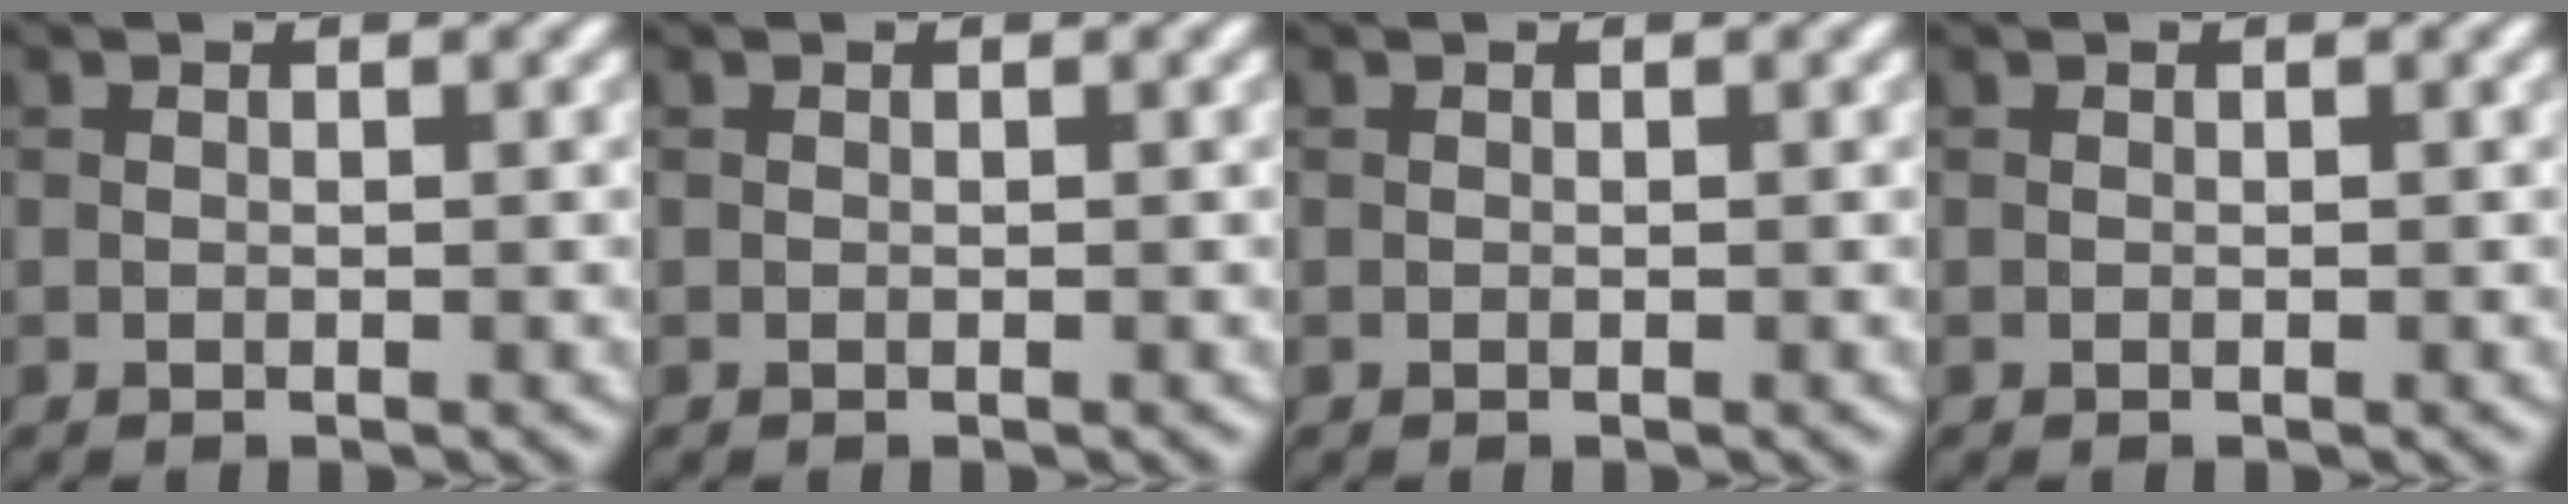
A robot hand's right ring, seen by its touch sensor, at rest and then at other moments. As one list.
[{"total": 0.0}, {"total": 0.0}, {"total": 0.0}]